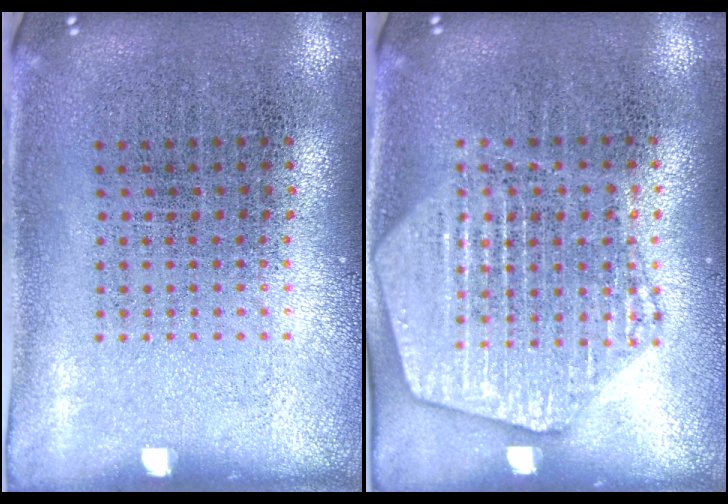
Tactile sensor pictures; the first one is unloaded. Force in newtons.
{"total": 1.8, "press": 1.8, "slide": 0.2}